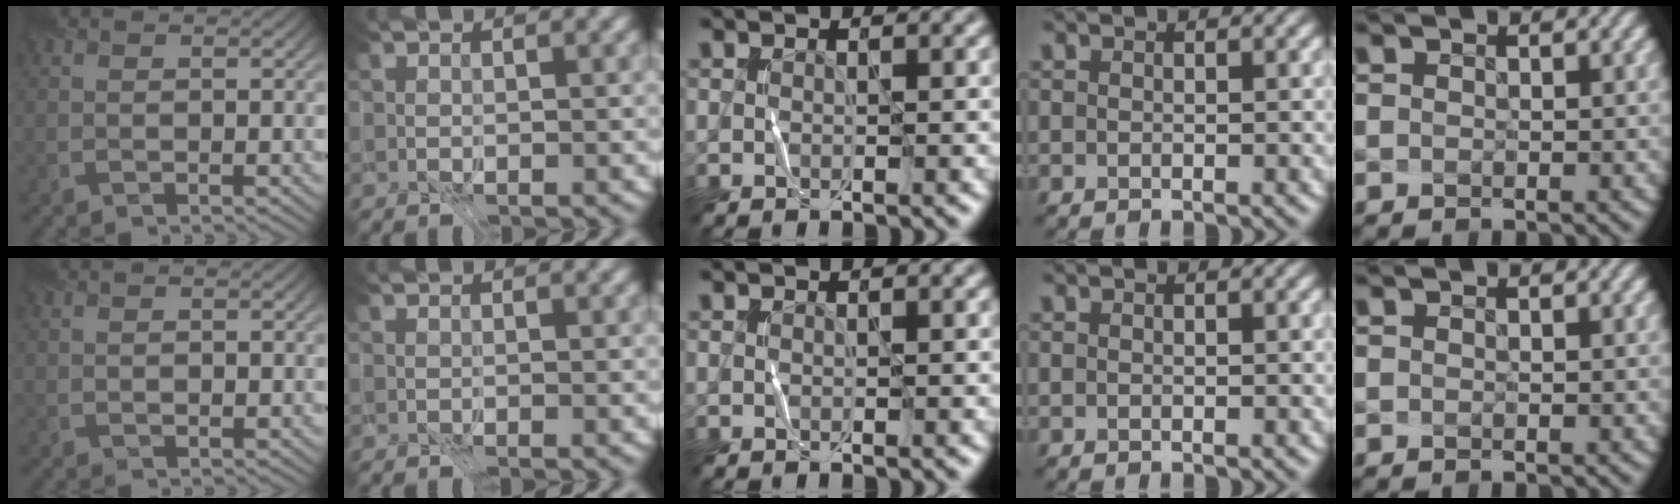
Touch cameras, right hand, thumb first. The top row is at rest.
{"thumb": {"total": 0.6, "force": [0.2, 0.4, 0.3], "torque": [-0.006, 0.000, 0.004]}, "index": {"total": 1.1, "force": [-0.7, -0.7, -0.5], "torque": [0.015, -0.004, -0.011]}}